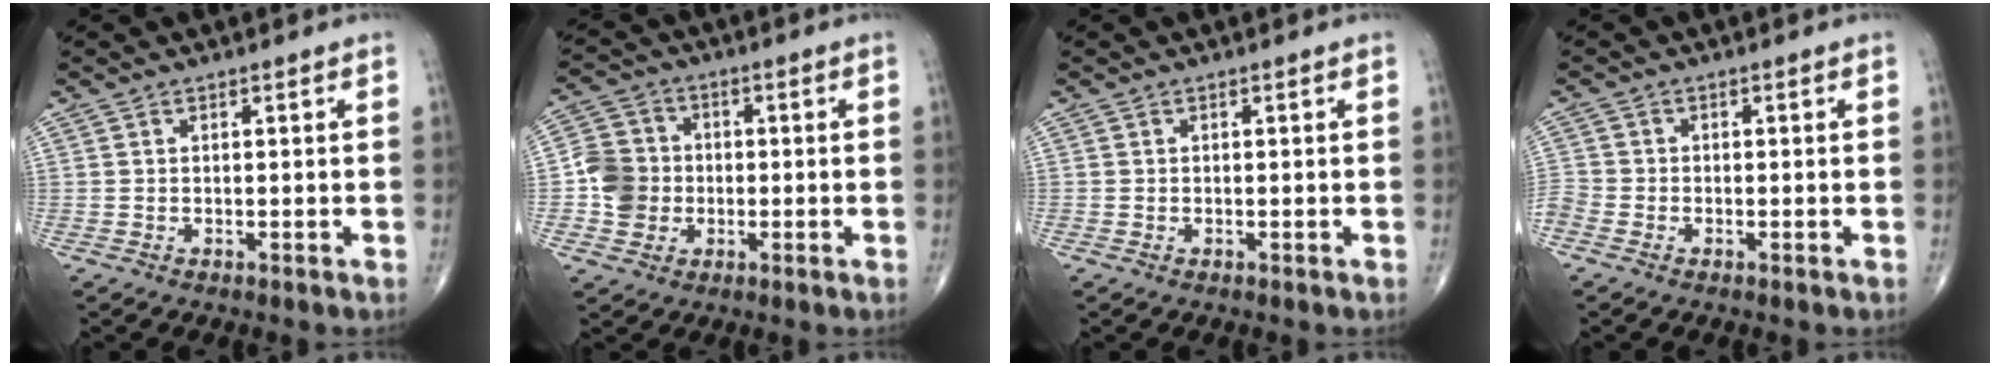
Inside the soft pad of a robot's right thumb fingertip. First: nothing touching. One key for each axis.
{"total": 8.0, "fx": -1.1, "fy": 7.2, "fz": 3.1, "tx": -0.037, "ty": 0.016, "tz": -0.028}
{"total": 0.0}
{"total": 3.0, "fx": -1.8, "fy": 2.1, "fz": 1.3, "tx": -0.035, "ty": 0.006, "tz": -0.039}